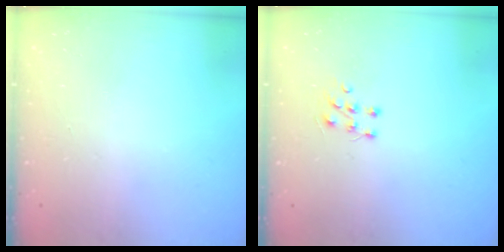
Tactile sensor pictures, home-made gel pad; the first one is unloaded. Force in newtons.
{"total": 5.6, "press": 5.5, "slide": 1.0}